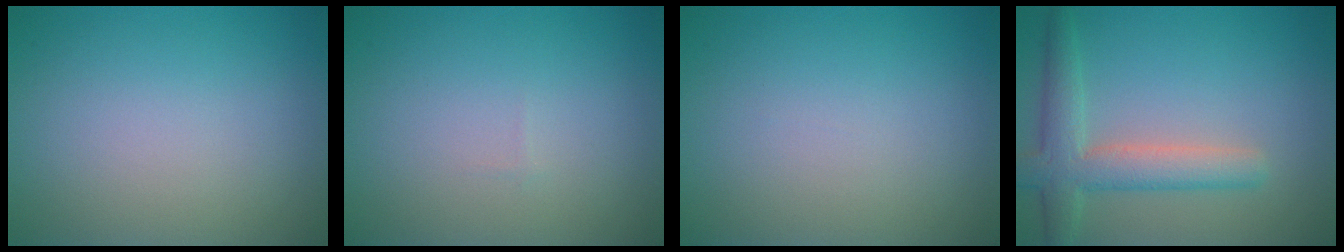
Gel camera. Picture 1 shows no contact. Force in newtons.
{"total": 0.0}
{"total": 0.0}
{"total": 4.5, "press": 4.5, "slide": 0.3}